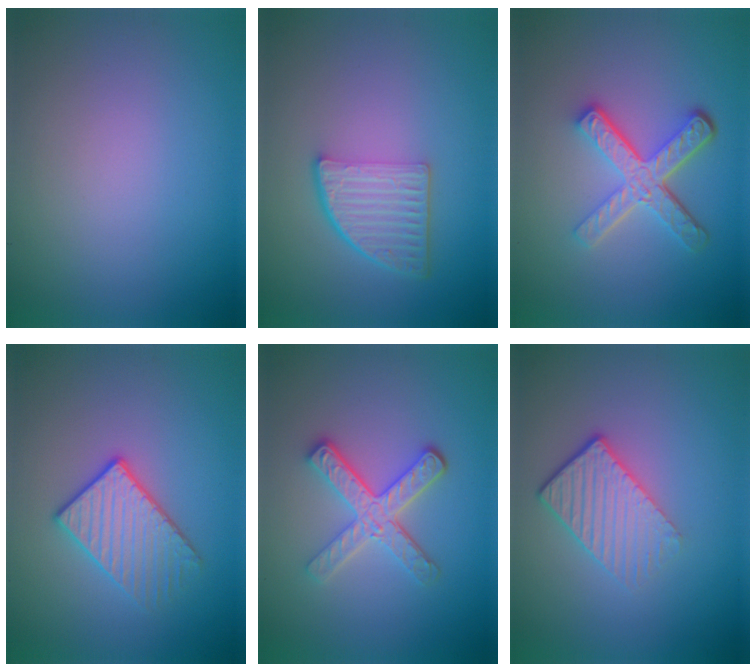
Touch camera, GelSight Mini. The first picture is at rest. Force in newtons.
{"total": 4.8, "press": 3.4, "slide": 3.4}
{"total": 5.0, "press": 3.6, "slide": 3.5}
{"total": 3.0, "press": 2.9, "slide": 0.8}
{"total": 3.8, "press": 3.1, "slide": 2.2}
{"total": 3.4, "press": 2.6, "slide": 2.1}